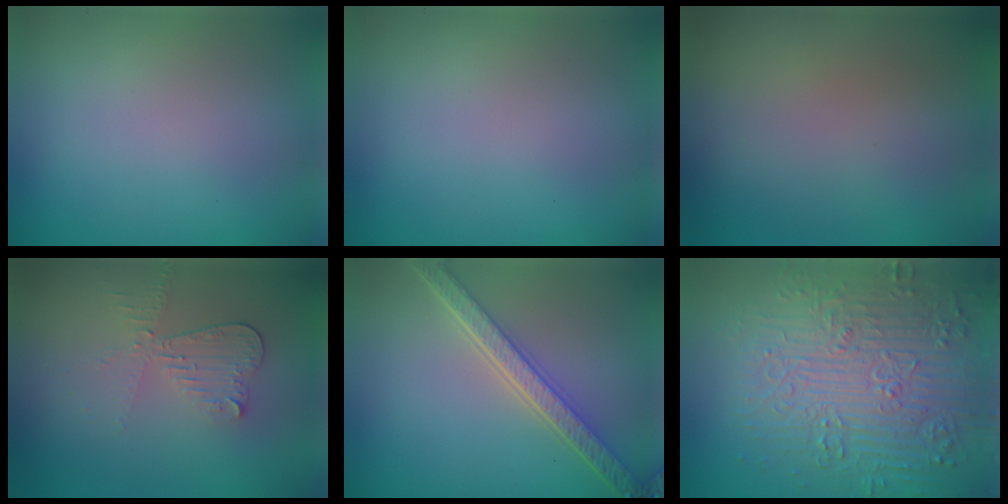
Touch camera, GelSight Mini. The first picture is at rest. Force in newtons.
{"total": 0.0}
{"total": 0.0}
{"total": 2.8, "press": 2.5, "slide": 1.3}
{"total": 5.0, "press": 3.9, "slide": 3.2}
{"total": 8.3, "press": 6.5, "slide": 5.3}